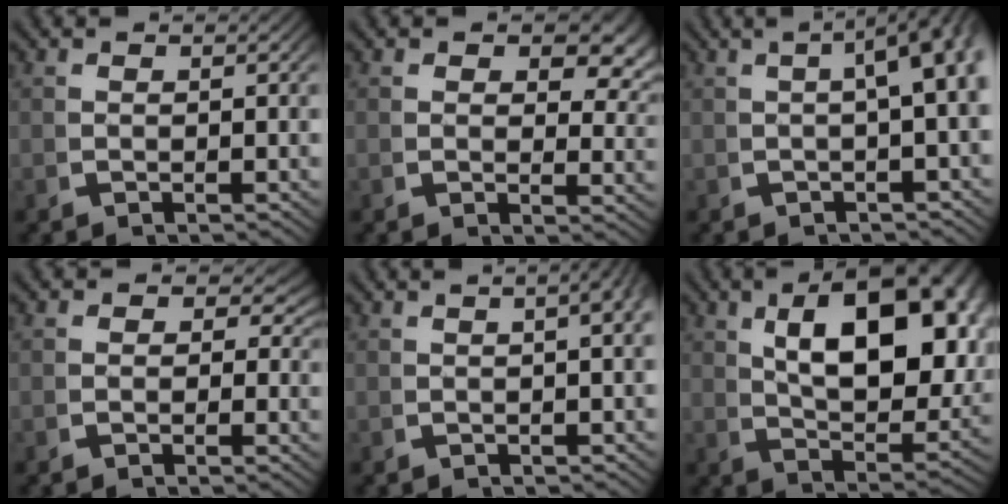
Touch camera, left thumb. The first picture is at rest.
{"total": 3.5, "force": [1.6, 1.8, 2.4], "torque": [-0.022, -0.009, 0.023]}
{"total": 8.8, "force": [1.8, 4.1, 7.5], "torque": [-0.081, 0.033, 0.012]}
{"total": 2.7, "force": [0.2, 2.3, 1.4], "torque": [-0.014, -0.006, -0.005]}
{"total": 7.1, "force": [2.4, 3.7, 5.6], "torque": [-0.036, 0.045, 0.010]}
{"total": 14.2, "force": [2.8, 7.7, 11.6], "torque": [-0.165, -0.012, 0.045]}